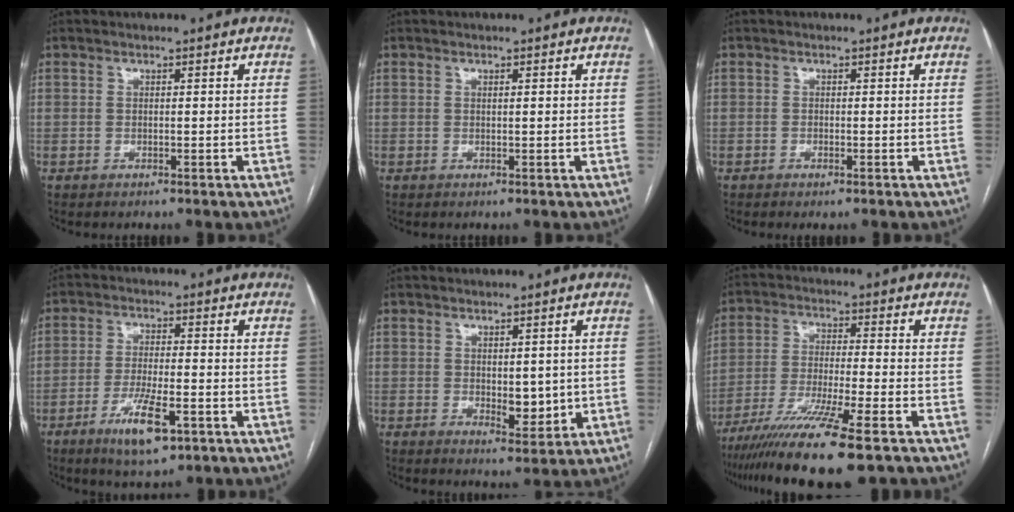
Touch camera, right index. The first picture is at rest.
{"total": 0.6, "force": [0.2, 0.1, 0.6], "torque": [-0.010, 0.002, 0.003]}
{"total": 0.8, "force": [-0.5, 0.1, 0.5], "torque": [-0.008, -0.001, -0.007]}
{"total": 8.2, "force": [-4.2, 1.9, 6.8], "torque": [-0.127, -0.013, -0.067]}
{"total": 4.6, "force": [-0.2, 2.2, 4.0], "torque": [-0.053, -0.007, 0.008]}
{"total": 14.1, "force": [-9.9, -0.5, 10.1], "torque": [-0.193, -0.042, -0.169]}